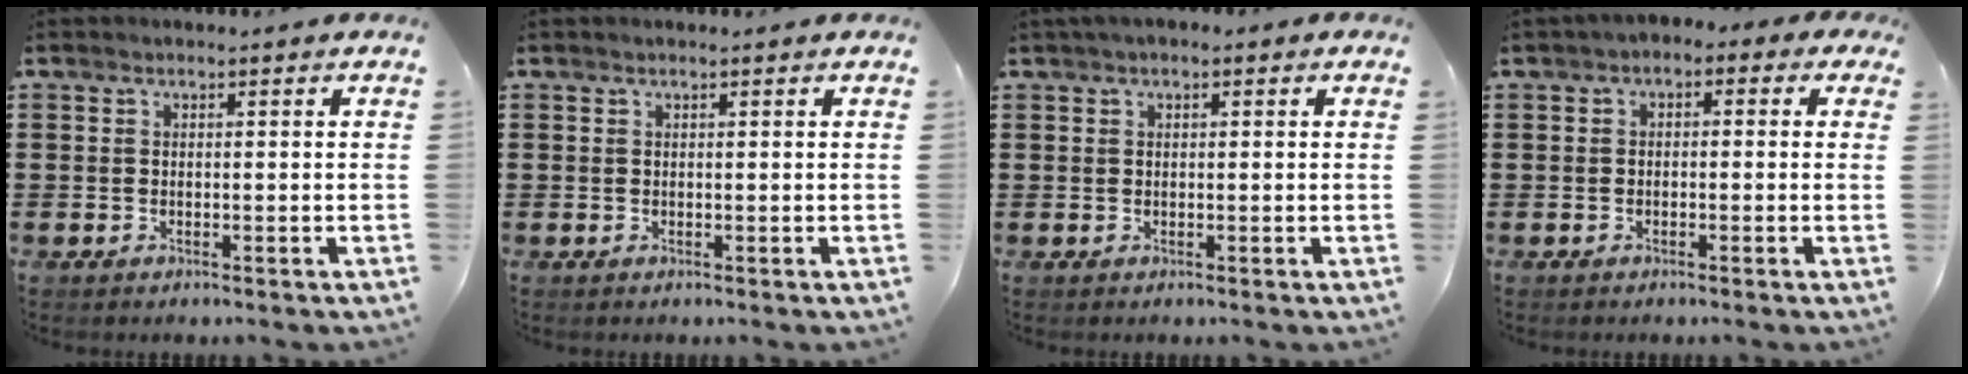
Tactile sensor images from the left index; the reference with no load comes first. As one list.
[{"total": 0.0}, {"total": 1.0, "force": [0.2, 0.6, 0.8], "torque": [-0.016, 0.005, 0.004]}, {"total": 1.8, "force": [-1.3, 0.9, 0.9], "torque": [-0.018, 0.007, -0.029]}]